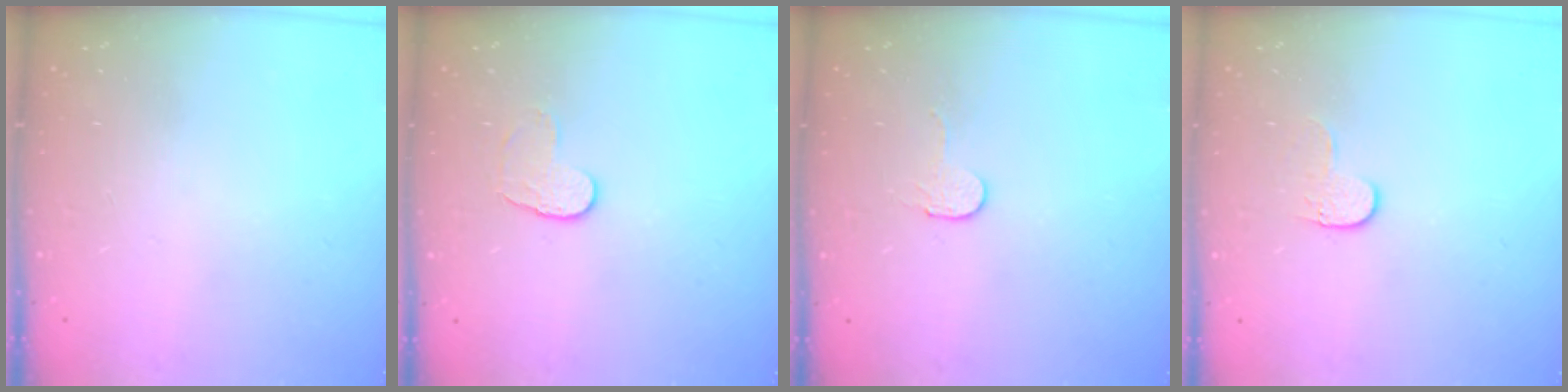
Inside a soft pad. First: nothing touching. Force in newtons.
{"total": 5.8, "press": 5.7, "slide": 0.5}
{"total": 2.7, "press": 2.7, "slide": 0.2}
{"total": 4.6, "press": 4.6, "slide": 0.5}